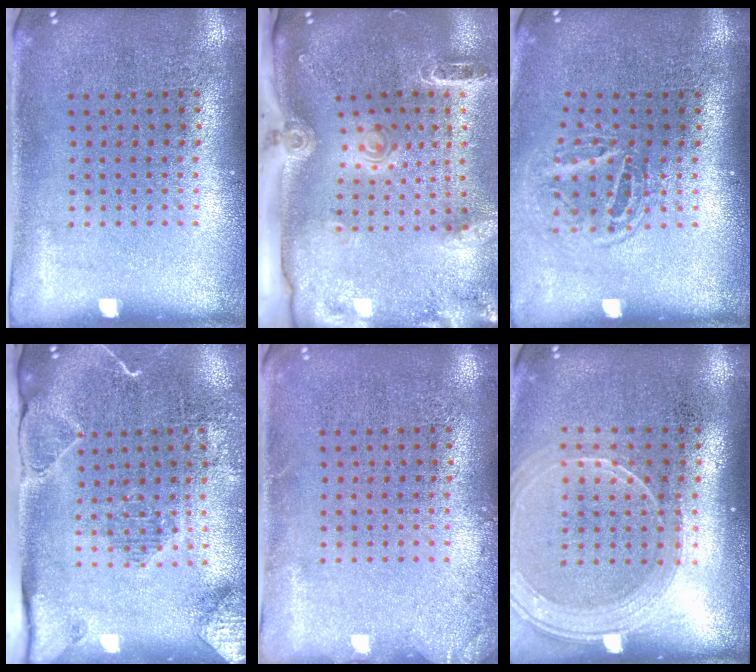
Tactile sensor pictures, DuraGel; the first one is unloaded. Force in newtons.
{"total": 2.6, "press": 1.9, "slide": 1.7}
{"total": 1.6, "press": 1.0, "slide": 1.2}
{"total": 2.0, "press": 2.0, "slide": 0.2}
{"total": 1.2, "press": 1.2, "slide": 0.2}
{"total": 1.9, "press": 1.8, "slide": 0.8}